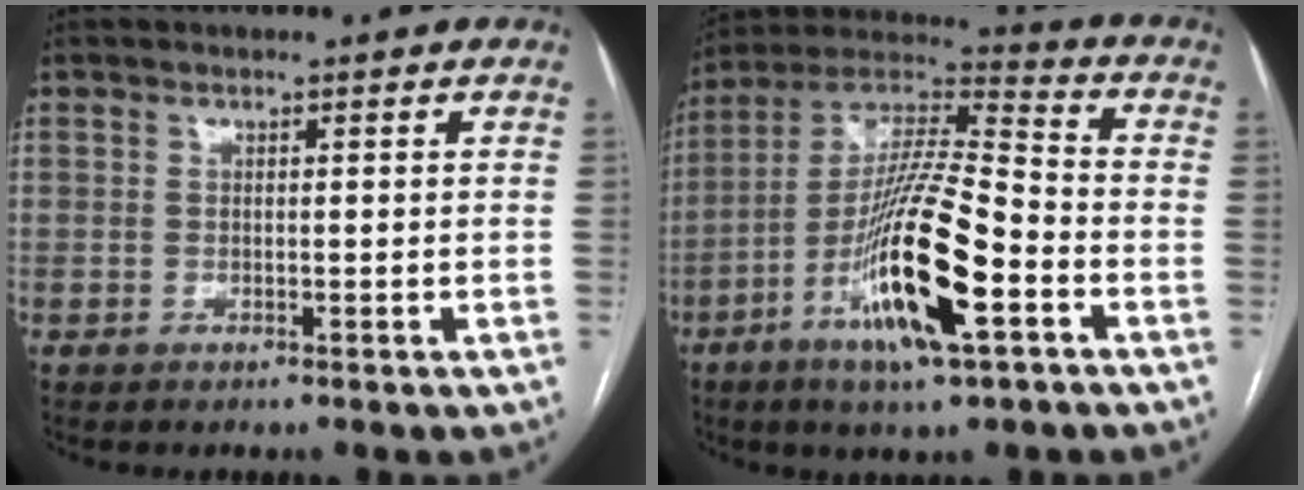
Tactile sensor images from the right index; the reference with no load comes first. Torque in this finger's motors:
{"motor_torque": [2.08, -0.05, 1.05, 0.21]}